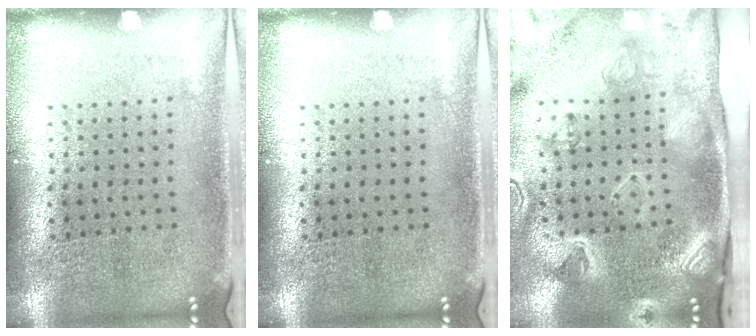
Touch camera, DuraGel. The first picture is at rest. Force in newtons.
{"total": 0.0}
{"total": 3.1, "press": 3.1, "slide": 0.5}